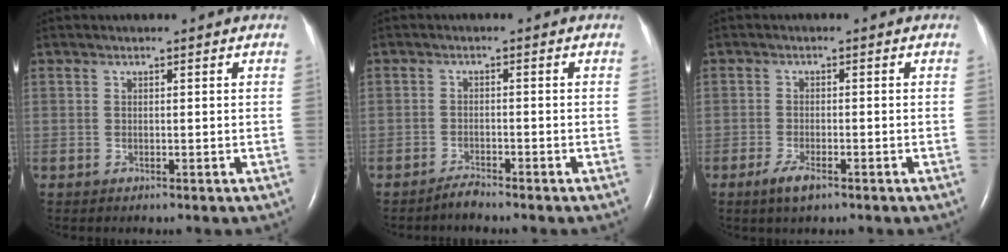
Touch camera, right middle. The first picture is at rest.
{"total": 1.6, "force": [-1.6, -0.1, 0.2], "torque": [-0.006, -0.004, -0.028]}
{"total": 3.1, "force": [-2.0, 0.8, 2.3], "torque": [-0.054, -0.004, -0.037]}